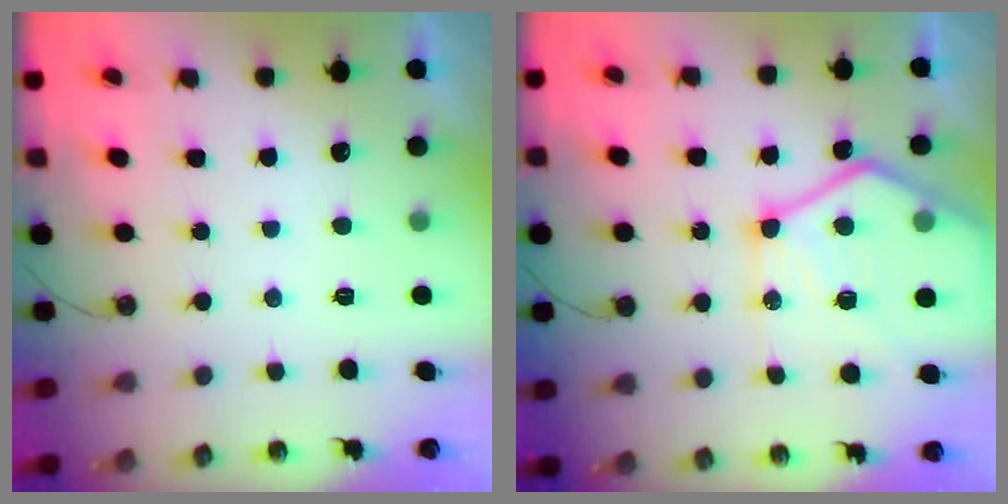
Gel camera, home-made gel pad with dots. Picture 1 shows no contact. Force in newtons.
{"total": 19.1, "press": 19.0, "slide": 2.2}